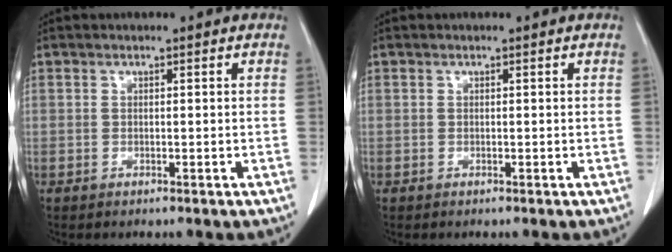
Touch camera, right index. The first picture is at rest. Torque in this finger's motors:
{"motor_torque": [0.00, 0.00, 0.01, 0.00]}